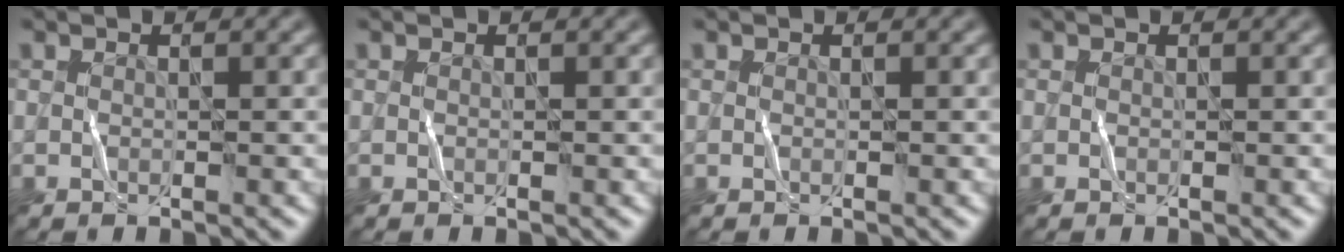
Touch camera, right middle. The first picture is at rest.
{"total": 0.0}
{"total": 0.0}
{"total": 0.0}